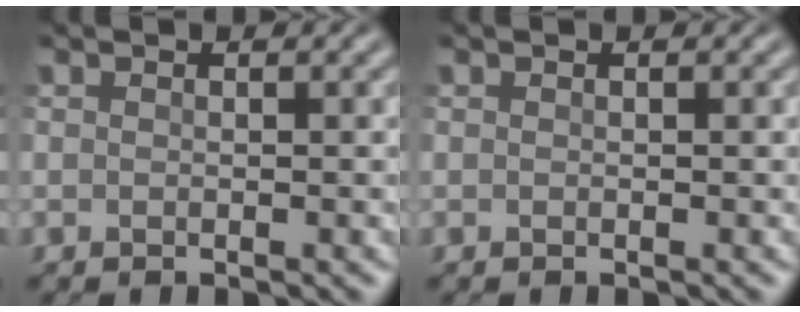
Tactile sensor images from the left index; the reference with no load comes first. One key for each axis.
{"total": 0.0}